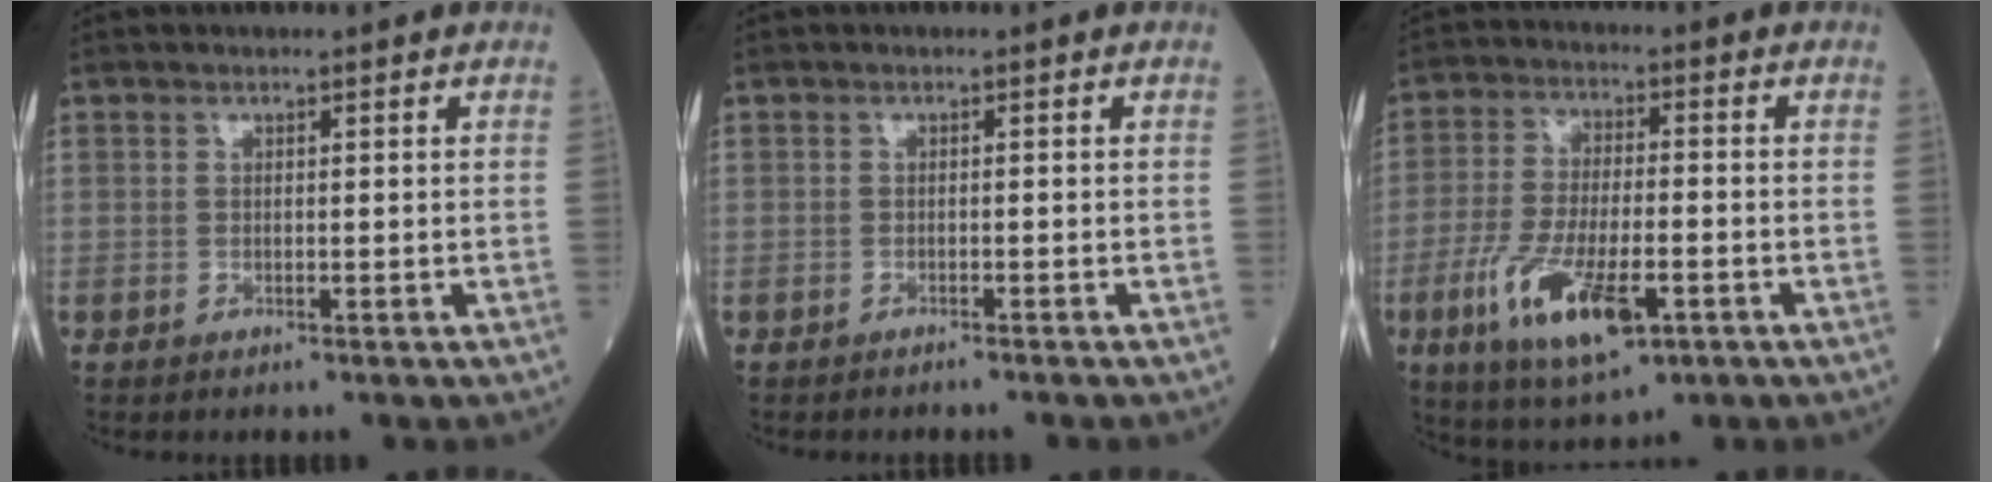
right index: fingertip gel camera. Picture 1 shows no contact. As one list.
[{"total": 1.8, "force": [-1.7, -0.2, 0.6], "torque": [-0.009, 0.002, -0.020]}, {"total": 12.9, "force": [-5.2, 3.8, 11.2], "torque": [-0.222, -0.020, -0.087]}]